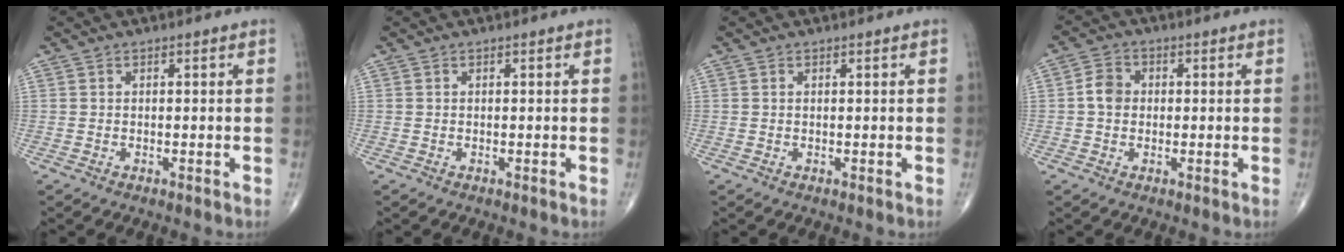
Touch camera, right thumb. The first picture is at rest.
{"total": 0.0}
{"total": 0.0}
{"total": 4.0, "force": [0.0, 3.3, 2.3], "torque": [-0.034, 0.009, -0.007]}